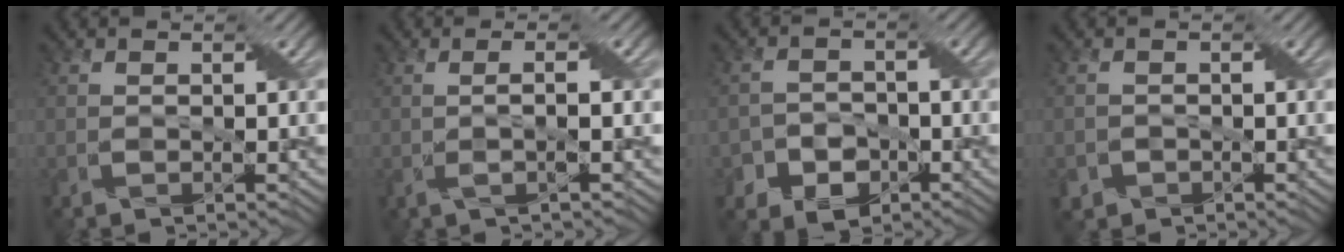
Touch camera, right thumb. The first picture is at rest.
{"total": 2.2, "force": [-0.2, 0.0, 2.2], "torque": [-0.045, 0.008, -0.008]}
{"total": 4.9, "force": [-2.7, 3.7, 1.8], "torque": [-0.020, 0.003, -0.049]}
{"total": 1.6, "force": [-0.9, 1.3, 0.2], "torque": [-0.003, -0.003, -0.019]}